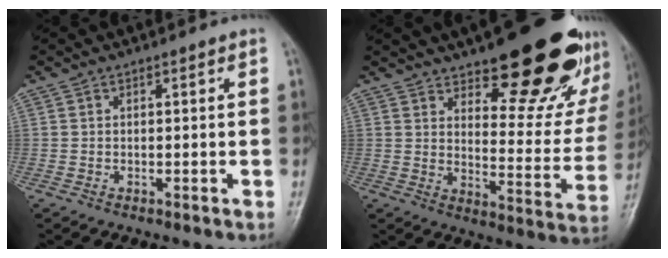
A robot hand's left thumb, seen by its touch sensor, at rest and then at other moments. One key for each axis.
{"total": 22.9, "fx": 15.0, "fy": 7.9, "fz": 15.4, "tx": -0.160, "ty": -0.096, "tz": 0.205}